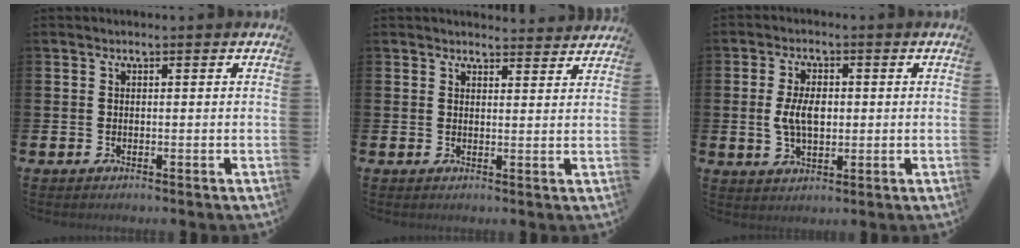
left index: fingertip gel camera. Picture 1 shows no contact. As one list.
[{"total": 3.3, "force": [3.3, 0.5, 0.0], "torque": [0.005, -0.022, 0.058]}, {"total": 4.9, "force": [0.3, 2.8, 4.1], "torque": [-0.075, 0.007, 0.002]}]